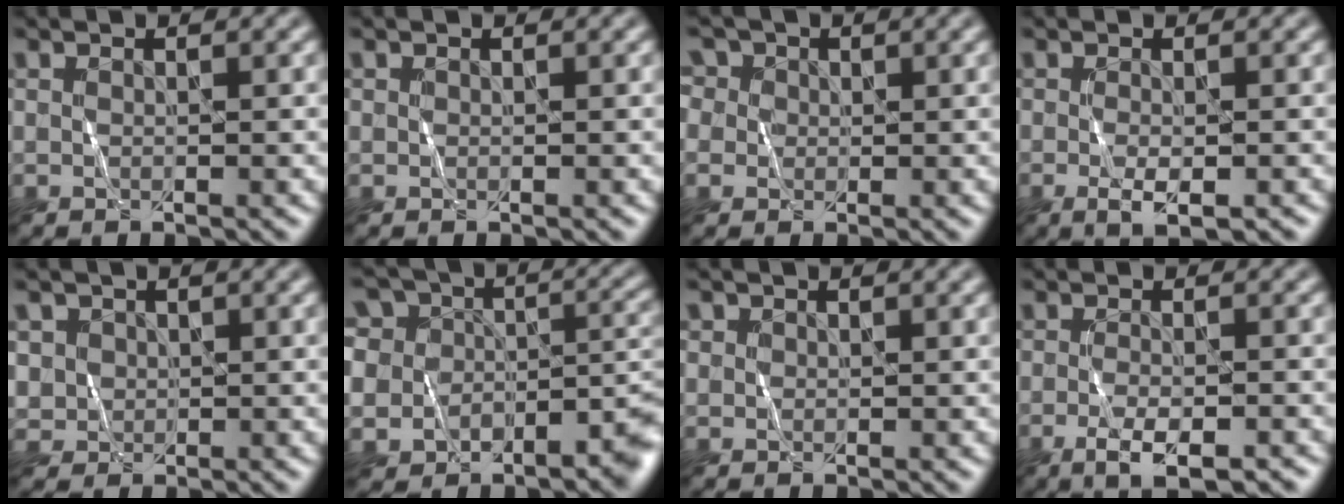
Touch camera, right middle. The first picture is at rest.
{"total": 0.0}
{"total": 5.3, "force": [2.4, 4.3, 2.2], "torque": [-0.056, 0.025, 0.021]}
{"total": 2.2, "force": [-0.8, 0.5, 2.0], "torque": [-0.040, -0.008, -0.011]}
{"total": 1.9, "force": [0.5, 1.9, 0.2], "torque": [-0.016, -0.005, 0.027]}
{"total": 13.3, "force": [-3.9, 11.0, 6.4], "torque": [-0.128, -0.003, -0.061]}
{"total": 0.7, "force": [0.3, 0.7, 0.0], "torque": [0.001, 0.001, 0.003]}
{"total": 3.9, "force": [-2.1, 1.0, 3.1], "torque": [-0.059, -0.005, -0.033]}